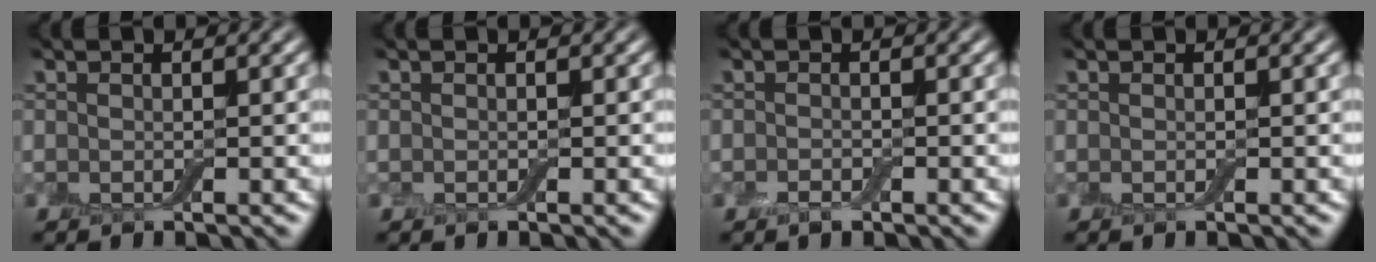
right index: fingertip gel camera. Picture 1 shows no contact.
{"total": 0.0}
{"total": 0.9, "force": [-0.5, 0.5, 0.5], "torque": [-0.009, -0.001, -0.010]}
{"total": 0.0}